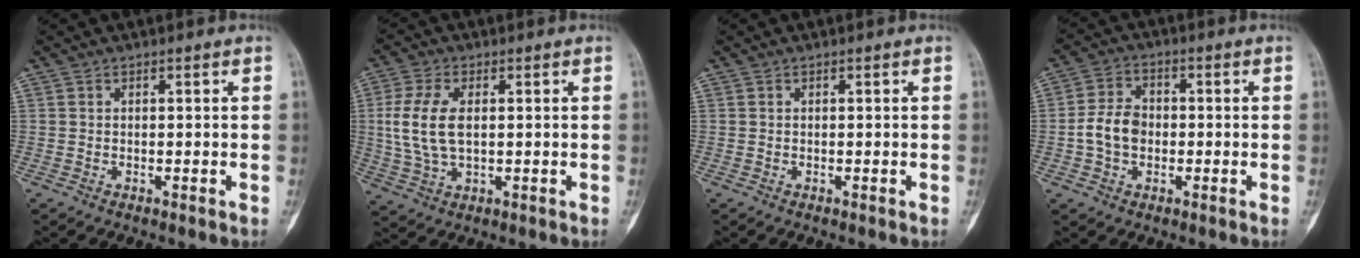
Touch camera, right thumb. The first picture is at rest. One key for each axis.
{"total": 9.7, "fx": 0.9, "fy": 5.3, "fz": 8.1, "tx": -0.179, "ty": 0.001, "tz": 0.021}
{"total": 0.0}
{"total": 7.1, "fx": -0.9, "fy": 5.3, "fz": 4.6, "tx": -0.076, "ty": 0.019, "tz": -0.024}